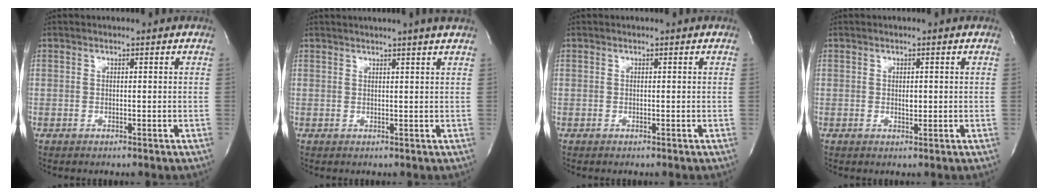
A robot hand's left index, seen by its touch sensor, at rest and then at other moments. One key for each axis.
{"total": 4.9, "fx": 4.2, "fy": -1.1, "fz": 2.2, "tx": -0.031, "ty": 0.010, "tz": 0.046}
{"total": 0.0}
{"total": 1.1, "fx": 0.1, "fy": 0.6, "fz": 0.9, "tx": -0.013, "ty": -0.001, "tz": 0.004}